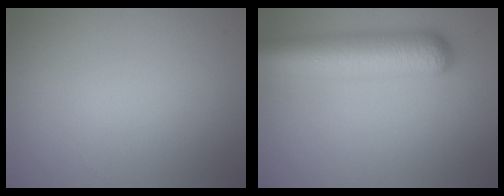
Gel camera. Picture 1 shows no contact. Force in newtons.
{"total": 7.5, "press": 7.5, "slide": 0.2}